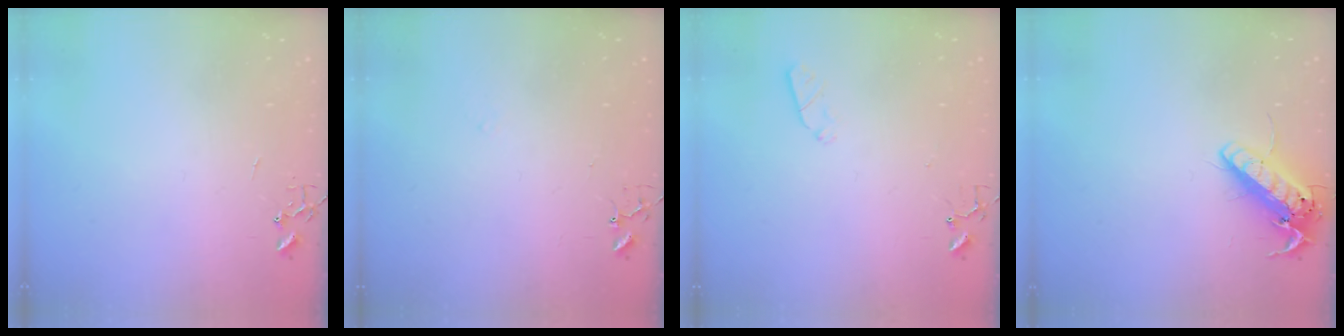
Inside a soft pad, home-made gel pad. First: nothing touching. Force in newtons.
{"total": 5.7, "press": 5.6, "slide": 0.7}
{"total": 3.6, "press": 3.5, "slide": 0.6}
{"total": 14.9, "press": 14.7, "slide": 2.8}